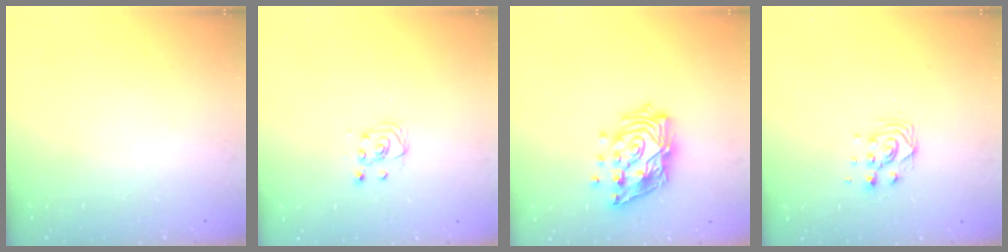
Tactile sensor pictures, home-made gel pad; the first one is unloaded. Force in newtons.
{"total": 2.5, "press": 2.2, "slide": 1.1}
{"total": 17.9, "press": 17.8, "slide": 2.1}
{"total": 6.6, "press": 6.6, "slide": 0.4}